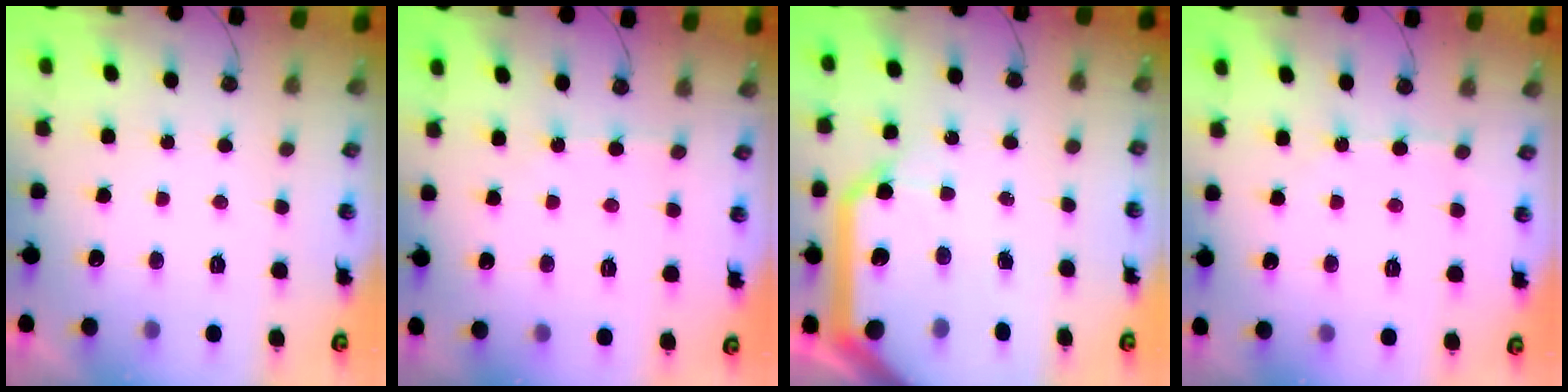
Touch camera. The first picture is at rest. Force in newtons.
{"total": 2.3, "press": 2.3, "slide": 0.3}
{"total": 21.5, "press": 21.3, "slide": 3.1}
{"total": 4.9, "press": 4.9, "slide": 0.7}